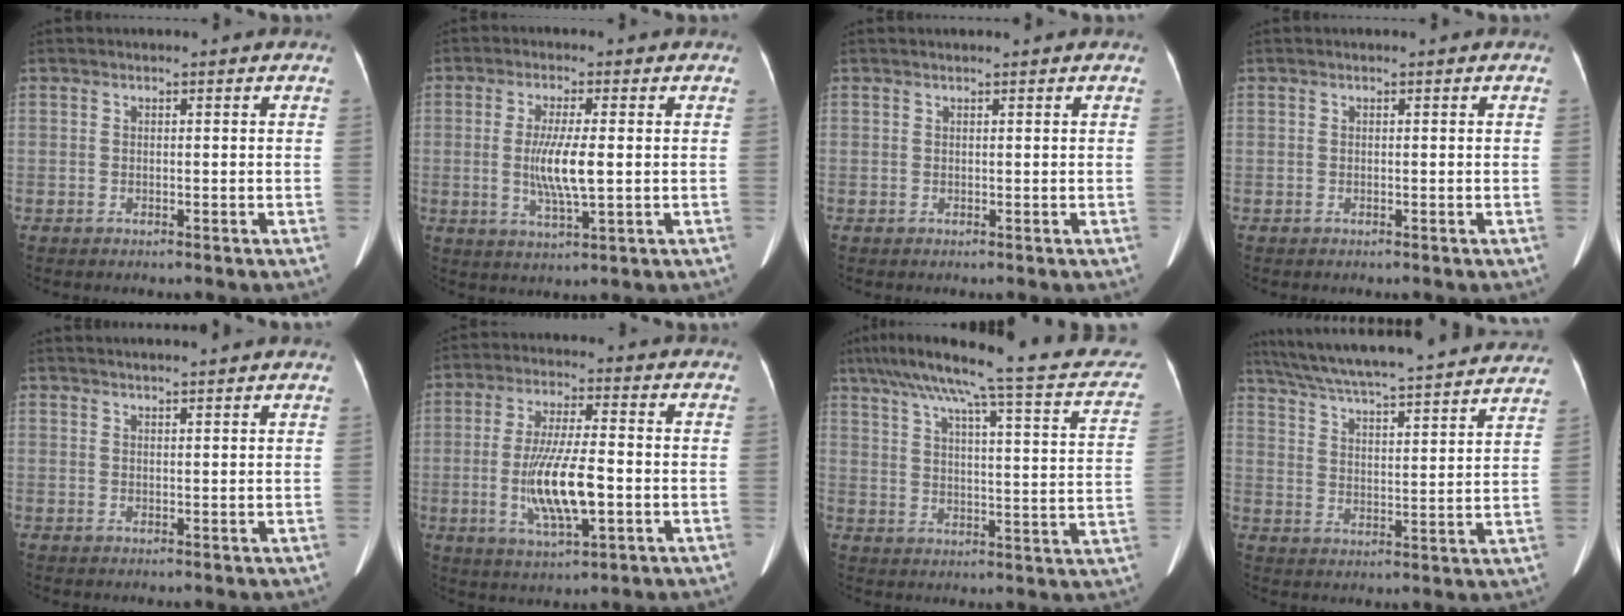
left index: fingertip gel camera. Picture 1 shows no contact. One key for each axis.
{"total": 6.6, "fx": -0.1, "fy": 0.8, "fz": 6.5, "tx": -0.130, "ty": -0.013, "tz": -0.005}
{"total": 1.1, "fx": 1.0, "fy": 0.1, "fz": 0.5, "tx": -0.005, "ty": 0.015, "tz": 0.015}
{"total": 0.0}
{"total": 5.4, "fx": 5.0, "fy": -0.2, "fz": 2.1, "tx": -0.027, "ty": 0.022, "tz": 0.061}
{"total": 10.9, "fx": -2.1, "fy": 2.1, "fz": 10.4, "tx": -0.206, "ty": -0.012, "tz": -0.036}
{"total": 25.1, "fx": 19.9, "fy": 3.0, "fz": 15.0, "tx": -0.228, "ty": 0.011, "tz": 0.246}
{"total": 30.5, "fx": 27.6, "fy": 2.9, "fz": 12.5, "tx": -0.214, "ty": -0.027, "tz": 0.362}